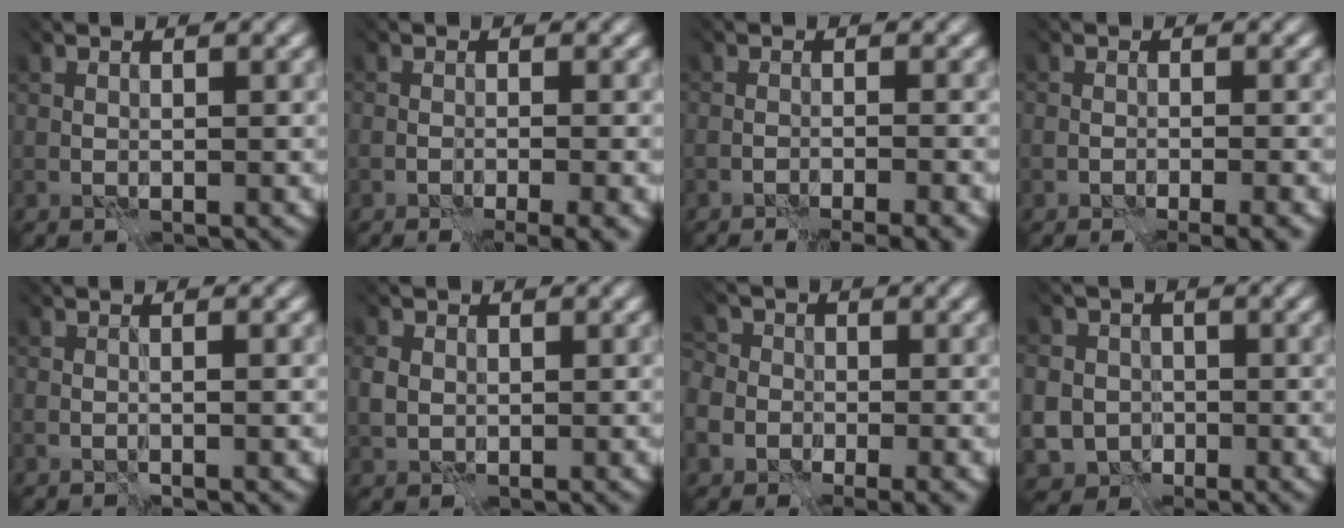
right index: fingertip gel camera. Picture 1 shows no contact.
{"total": 3.0, "force": [-1.2, 1.1, 2.5], "torque": [-0.021, -0.007, -0.020]}
{"total": 3.5, "force": [-2.1, 1.1, 2.6], "torque": [-0.012, 0.007, -0.027]}
{"total": 2.3, "force": [-1.2, 1.0, 1.7], "torque": [-0.007, -0.002, -0.014]}
{"total": 0.5, "force": [-0.3, -0.2, 0.4], "torque": [-0.002, 0.001, -0.006]}
{"total": 1.4, "force": [0.1, 1.4, 0.4], "torque": [-0.017, 0.000, -0.001]}
{"total": 5.5, "force": [-0.4, 4.6, 3.0], "torque": [-0.063, 0.013, -0.027]}
{"total": 8.4, "force": [-0.6, 8.0, 2.6], "torque": [-0.065, 0.009, -0.041]}